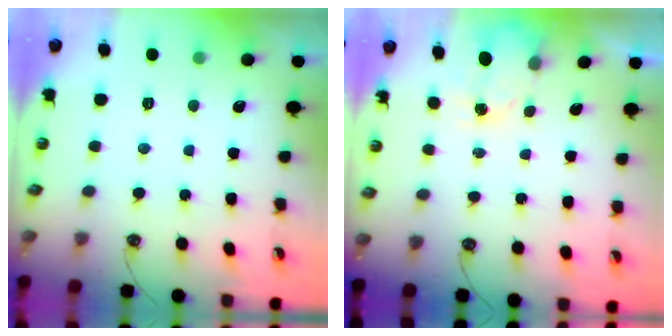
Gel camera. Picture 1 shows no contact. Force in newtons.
{"total": 1.6, "press": 1.6, "slide": 0.3}